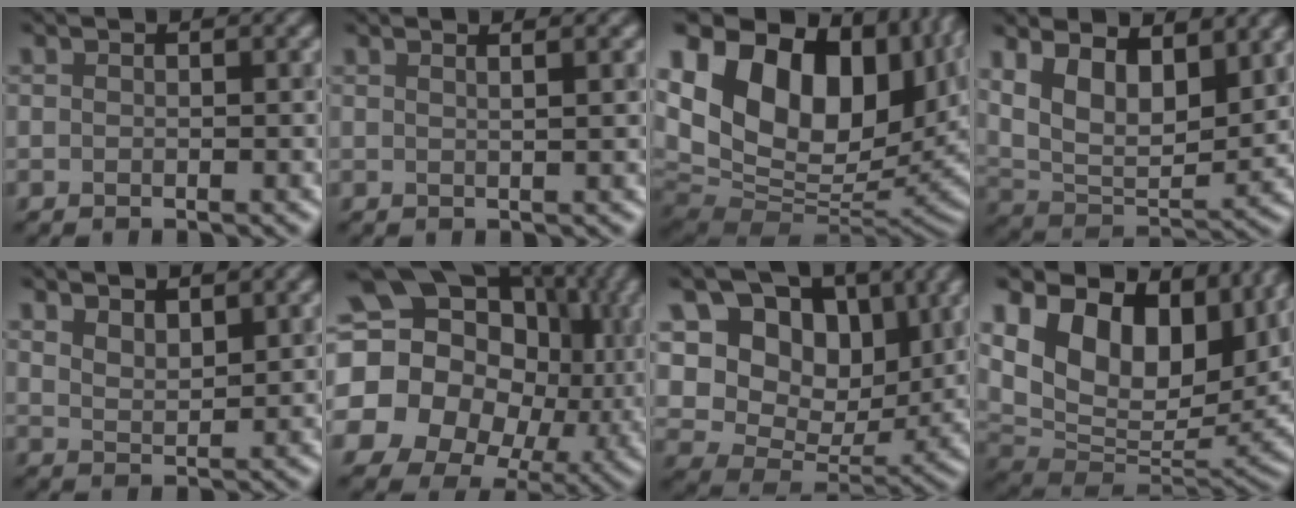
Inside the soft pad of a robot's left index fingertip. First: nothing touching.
{"total": 2.9, "force": [1.5, 1.2, 2.2], "torque": [-0.006, 0.012, -0.010]}
{"total": 19.9, "force": [6.4, 12.8, 13.9], "torque": [-0.249, 0.022, 0.128]}
{"total": 9.4, "force": [4.6, 4.6, 6.8], "torque": [-0.124, 0.003, 0.071]}
{"total": 2.7, "force": [2.0, 0.9, 1.5], "torque": [-0.028, -0.004, 0.040]}
{"total": 21.0, "force": [2.3, 18.0, 10.7], "torque": [-0.211, -0.004, 0.021]}
{"total": 14.2, "force": [5.7, 9.4, 9.0], "torque": [-0.163, 0.014, 0.086]}
{"total": 17.1, "force": [7.2, 10.4, 11.4], "torque": [-0.212, 0.016, 0.150]}